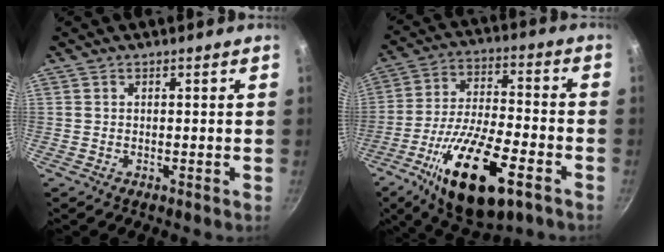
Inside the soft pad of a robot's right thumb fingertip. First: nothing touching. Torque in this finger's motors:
{"motor_torque": [0.33, 0.49, 1.32, -1.45, 0.44]}